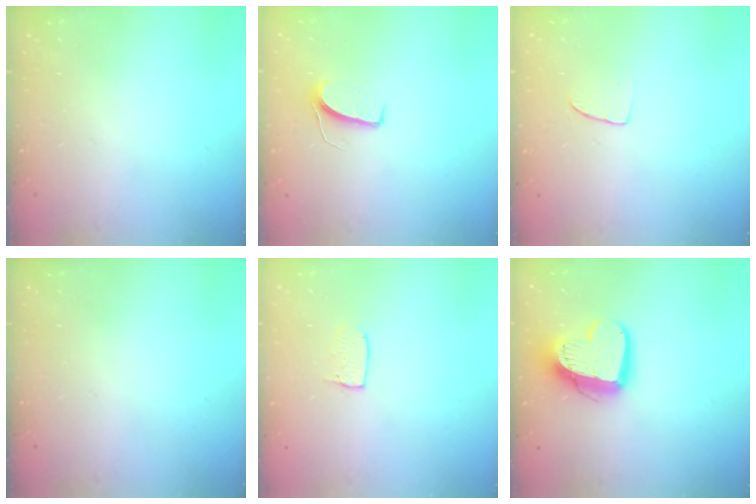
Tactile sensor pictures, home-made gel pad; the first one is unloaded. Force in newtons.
{"total": 6.6, "press": 6.6, "slide": 0.5}
{"total": 5.5, "press": 5.5, "slide": 0.3}
{"total": 0.0}
{"total": 4.2, "press": 4.2, "slide": 0.3}
{"total": 14.6, "press": 14.6, "slide": 1.1}